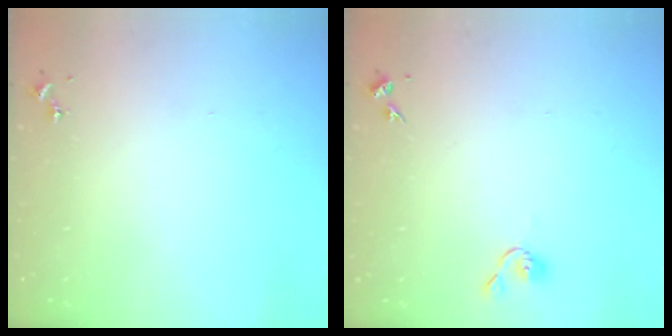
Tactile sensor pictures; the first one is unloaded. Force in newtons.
{"total": 3.7, "press": 3.6, "slide": 0.6}